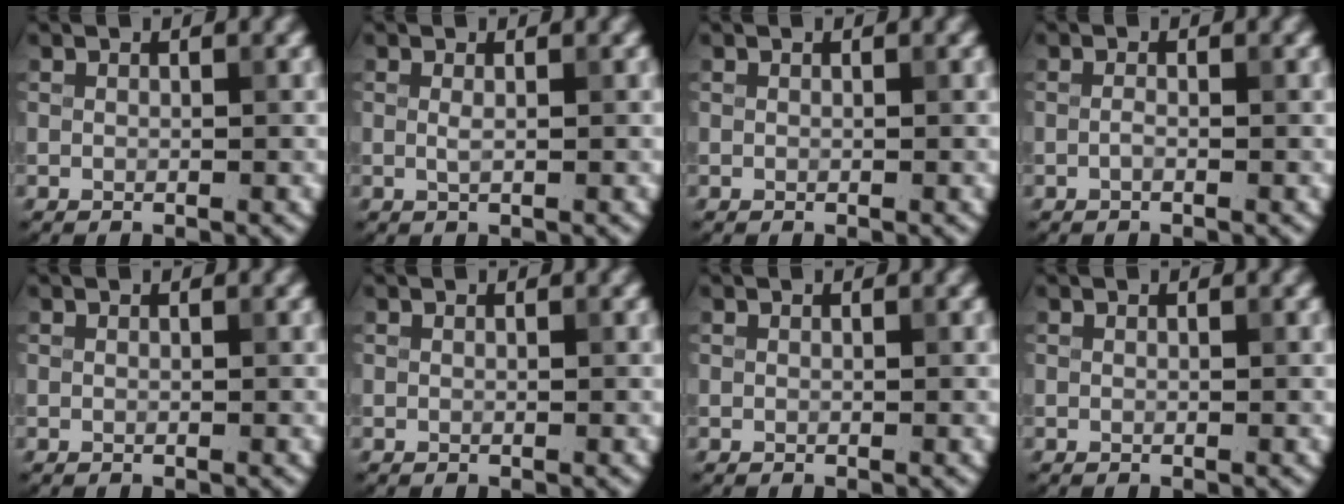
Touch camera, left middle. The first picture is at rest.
{"total": 0.7, "force": [0.1, 0.2, 0.7], "torque": [-0.014, 0.000, 0.001]}
{"total": 0.0}
{"total": 0.6, "force": [-0.3, 0.2, 0.6], "torque": [-0.014, 0.000, -0.007]}
{"total": 0.0}
{"total": 0.0}
{"total": 0.0}
{"total": 0.0}